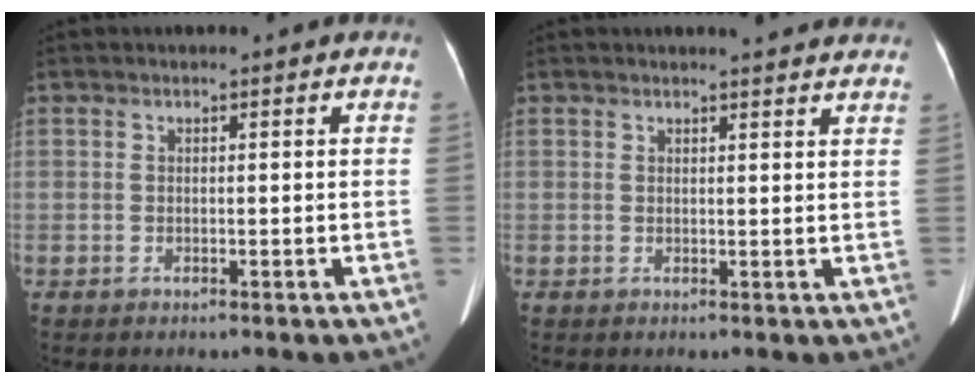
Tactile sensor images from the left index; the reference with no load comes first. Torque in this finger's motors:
{"motor_torque": [0.12, -0.14, 0.00, -0.01]}